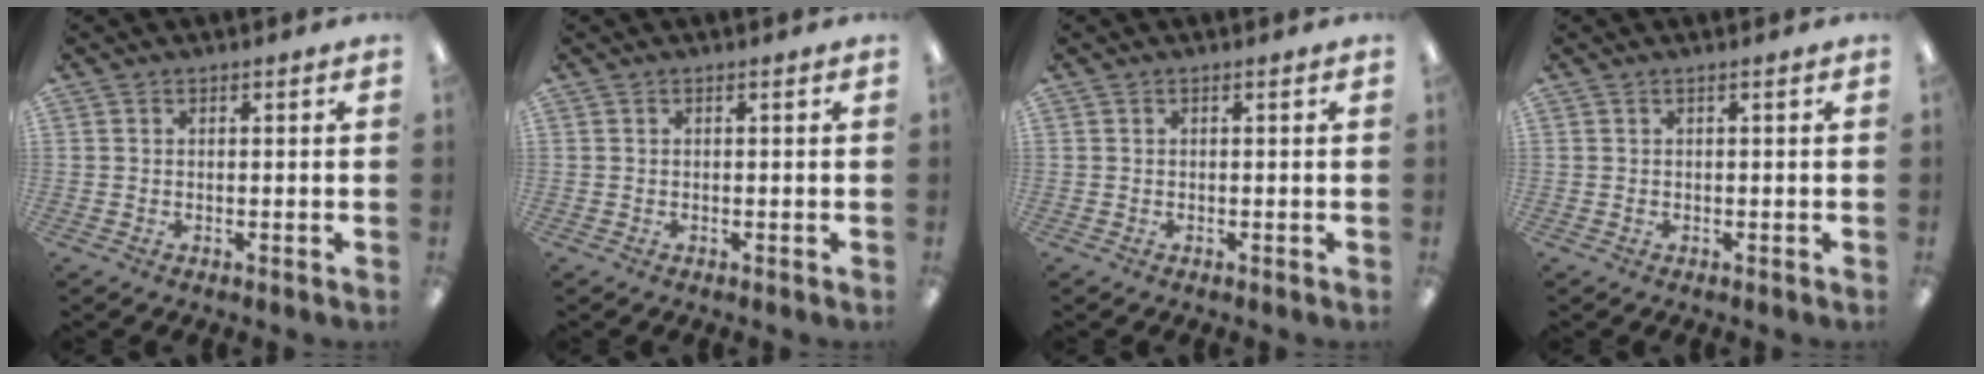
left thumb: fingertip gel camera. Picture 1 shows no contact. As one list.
[{"total": 0.0}, {"total": 0.0}, {"total": 0.7, "force": [0.0, 0.2, 0.7], "torque": [-0.012, 0.000, 0.000]}]